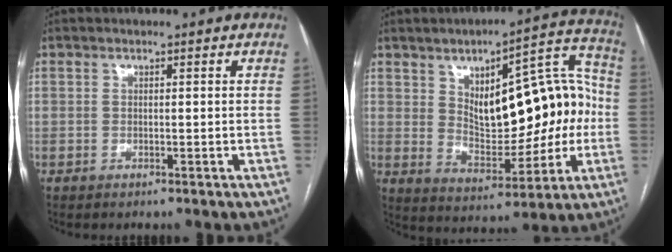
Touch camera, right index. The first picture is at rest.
{"total": 18.3, "force": [1.6, 8.0, 16.3], "torque": [-0.223, 0.042, 0.038]}